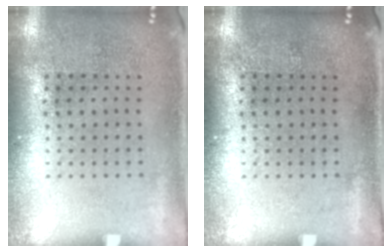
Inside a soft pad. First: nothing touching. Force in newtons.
{"total": 0.0}